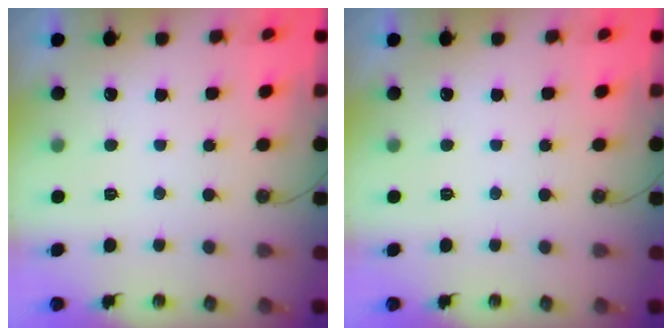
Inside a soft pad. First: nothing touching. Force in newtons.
{"total": 0.0}